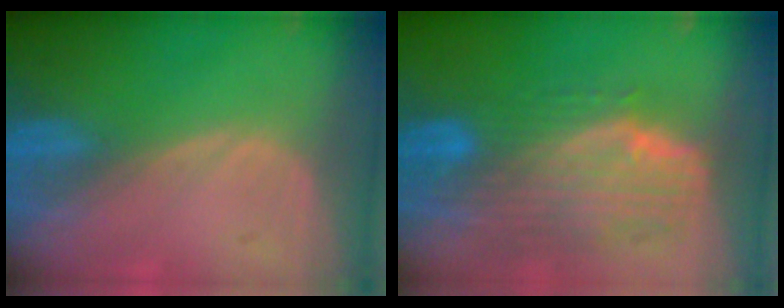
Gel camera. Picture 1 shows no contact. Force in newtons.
{"total": 10.0, "press": 8.9, "slide": 4.6}